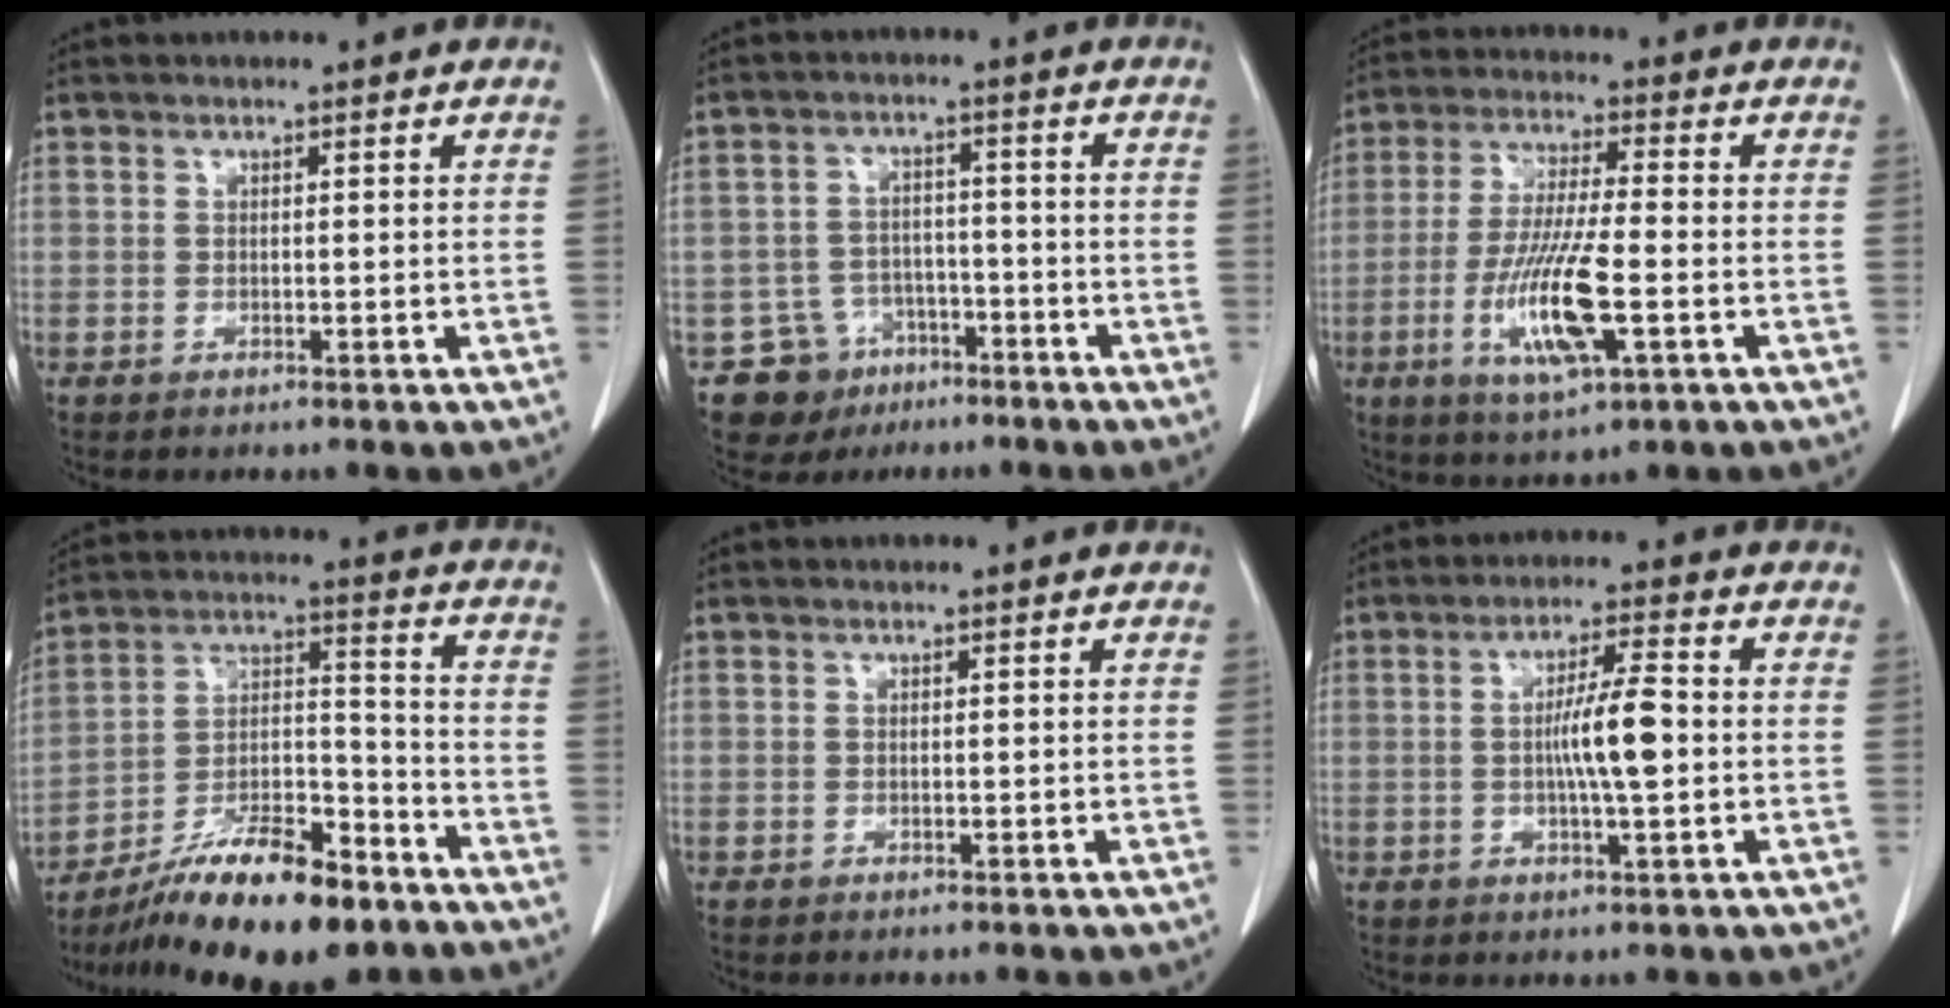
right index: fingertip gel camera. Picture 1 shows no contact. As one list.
[{"total": 8.1, "force": [-4.7, 6.6, 0.3], "torque": [-0.003, 0.022, -0.066]}, {"total": 12.0, "force": [-3.6, 1.7, 11.3], "torque": [-0.226, -0.017, -0.066]}, {"total": 17.4, "force": [-12.6, 4.6, 11.0], "torque": [-0.195, 0.012, -0.215]}, {"total": 0.0}, {"total": 6.9, "force": [-0.4, 0.5, 6.9], "torque": [-0.125, 0.002, -0.011]}]